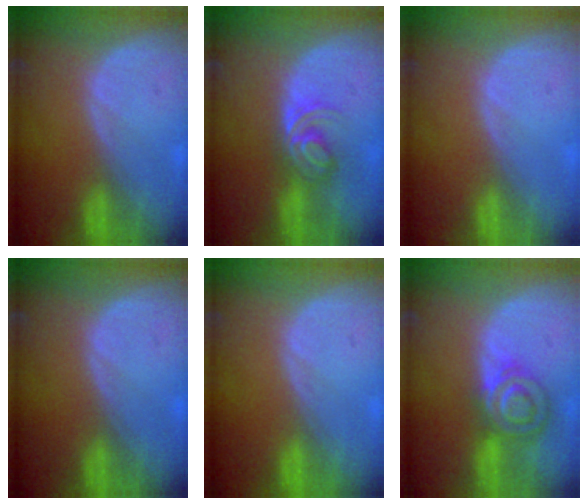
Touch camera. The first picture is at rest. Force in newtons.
{"total": 5.7, "press": 4.8, "slide": 3.1}
{"total": 0.0}
{"total": 0.0}
{"total": 0.0}
{"total": 6.5, "press": 6.3, "slide": 1.8}